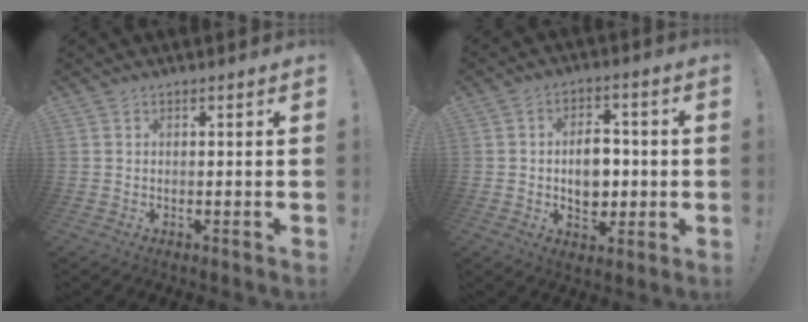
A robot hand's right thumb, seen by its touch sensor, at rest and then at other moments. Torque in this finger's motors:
{"motor_torque": [0.23, 0.07, 0.20, 0.19, 0.25]}